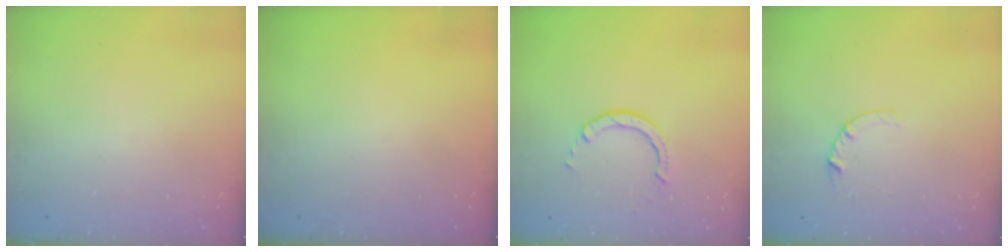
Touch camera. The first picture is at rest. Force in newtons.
{"total": 0.0}
{"total": 2.6, "press": 2.6, "slide": 0.3}
{"total": 4.5, "press": 4.4, "slide": 0.5}